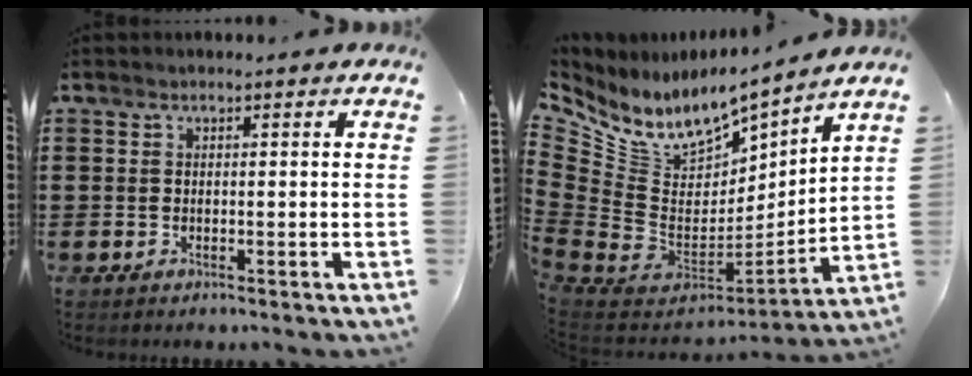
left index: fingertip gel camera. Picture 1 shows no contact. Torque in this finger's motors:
{"motor_torque": [0.66, 0.06, 0.13, 0.03]}